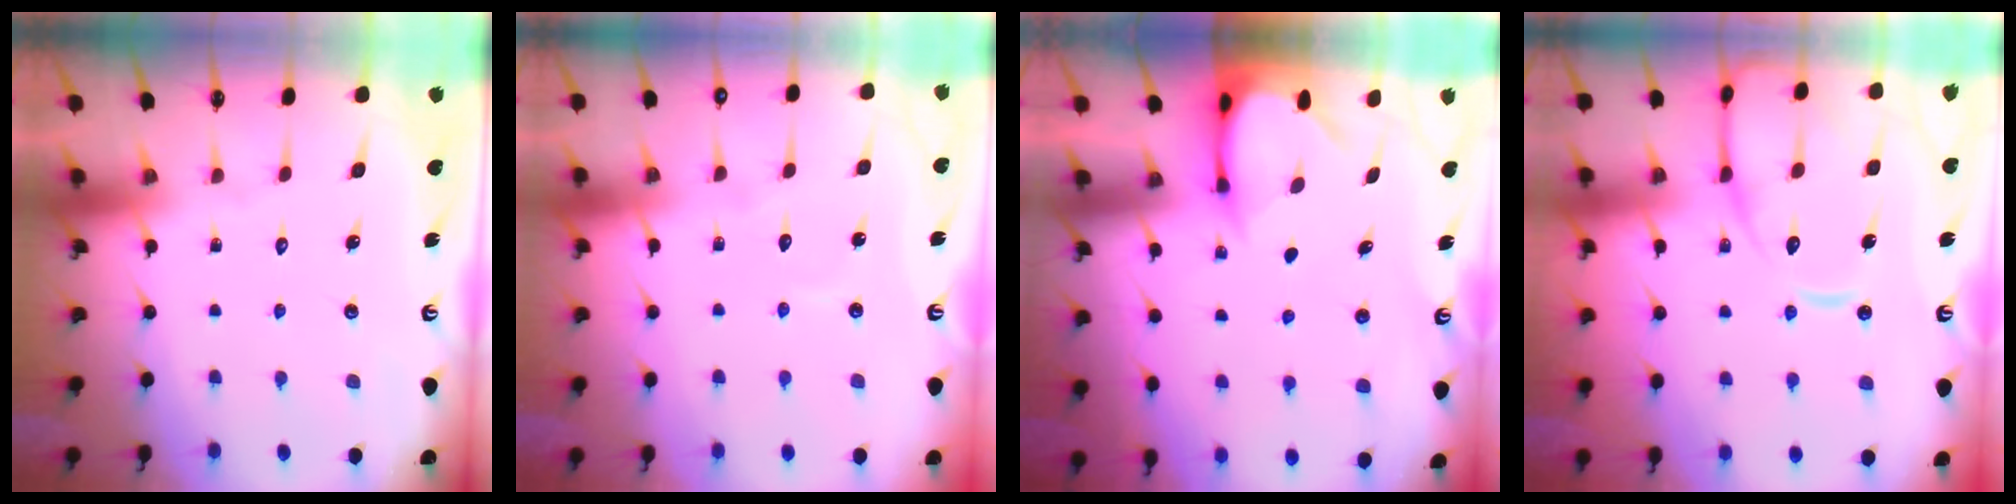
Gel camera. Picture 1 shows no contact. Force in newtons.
{"total": 4.0, "press": 4.0, "slide": 0.3}
{"total": 3.4, "press": 3.4, "slide": 0.3}
{"total": 15.1, "press": 15.0, "slide": 1.4}